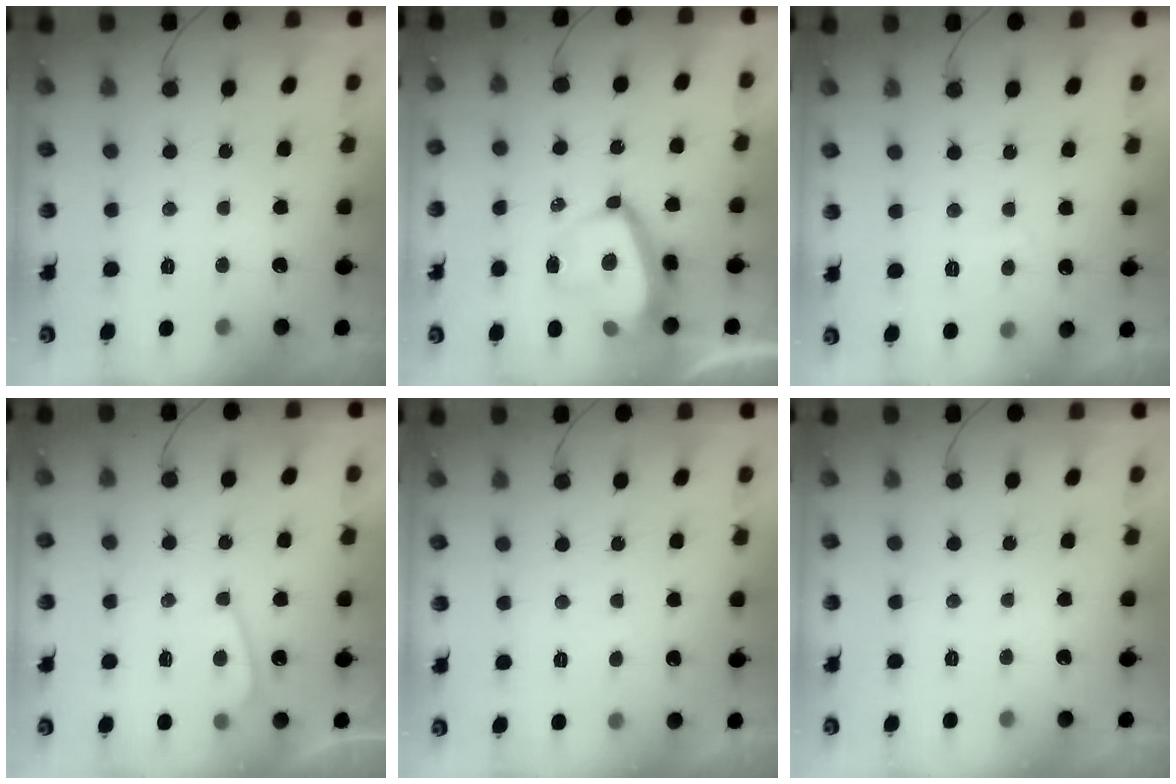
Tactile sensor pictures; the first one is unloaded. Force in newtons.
{"total": 10.8, "press": 10.7, "slide": 1.5}
{"total": 2.6, "press": 2.5, "slide": 0.7}
{"total": 4.5, "press": 4.5, "slide": 0.6}
{"total": 2.0, "press": 2.0, "slide": 0.5}
{"total": 0.0}